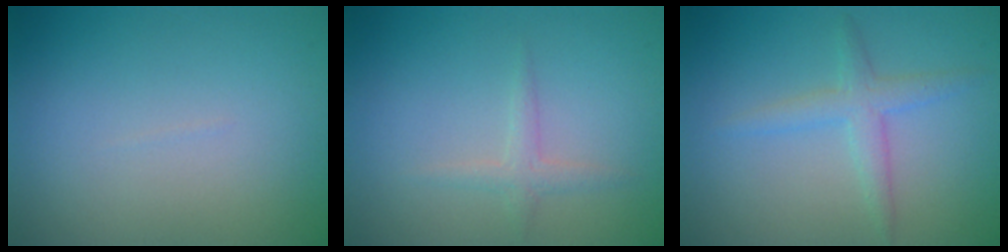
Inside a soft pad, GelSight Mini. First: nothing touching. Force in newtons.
{"total": 1.3, "press": 1.3, "slide": 0.1}
{"total": 2.2, "press": 2.2, "slide": 0.2}